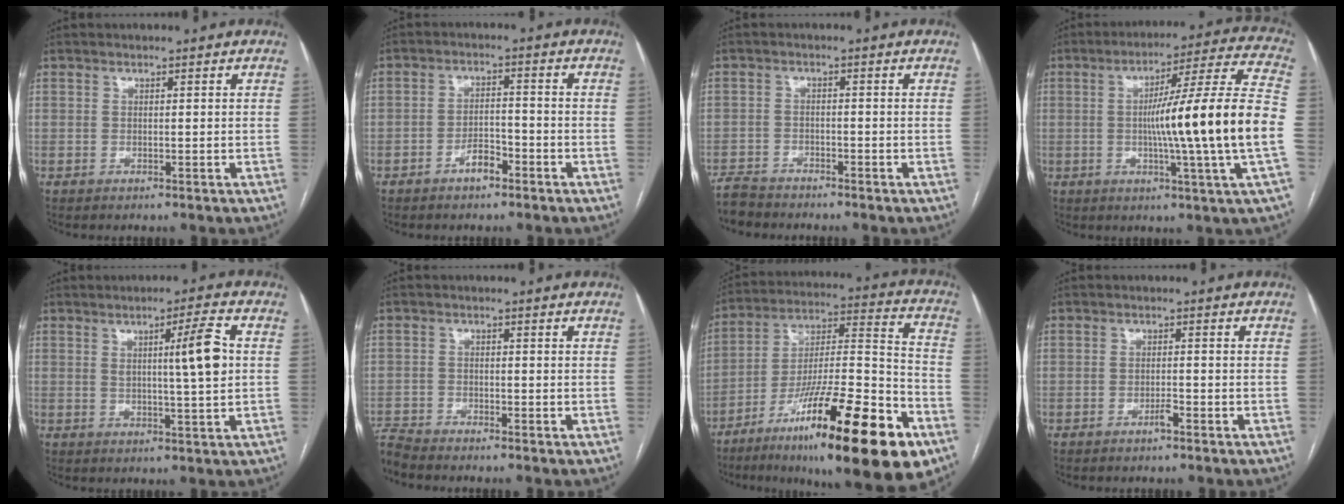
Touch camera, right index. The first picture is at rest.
{"total": 3.8, "force": [-2.5, 1.5, 2.4], "torque": [-0.042, 0.008, -0.045]}
{"total": 3.8, "force": [-3.7, 0.8, 0.2], "torque": [-0.003, -0.011, -0.072]}
{"total": 19.4, "force": [-2.1, -2.2, 19.1], "torque": [-0.278, -0.002, -0.047]}
{"total": 7.1, "force": [1.4, -0.3, 7.0], "torque": [-0.109, -0.002, 0.020]}
{"total": 3.4, "force": [-3.4, -0.5, 0.0], "torque": [-0.002, -0.018, -0.067]}
{"total": 28.6, "force": [-15.4, 3.5, 23.9], "torque": [-0.333, -0.023, -0.248]}
{"total": 1.5, "force": [-1.0, 0.1, 1.1], "torque": [-0.021, 0.000, -0.018]}